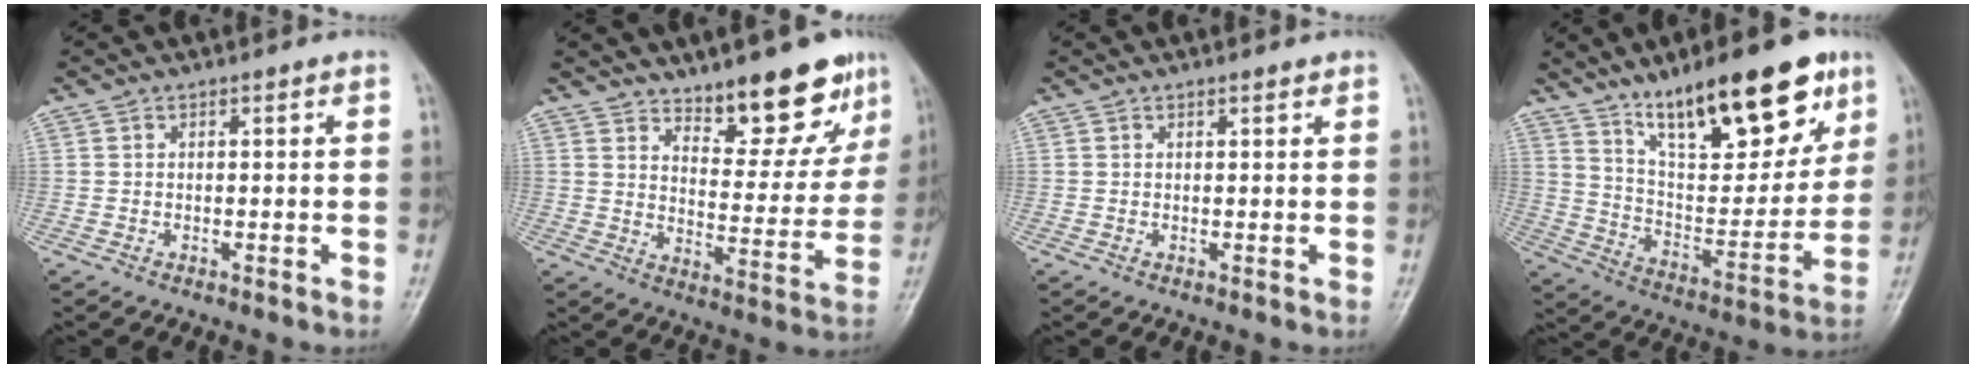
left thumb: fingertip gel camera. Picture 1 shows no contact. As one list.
[{"total": 11.4, "force": [8.7, 3.9, 6.3], "torque": [-0.042, -0.065, 0.130]}, {"total": 0.7, "force": [0.5, 0.2, 0.4], "torque": [-0.007, -0.003, 0.007]}, {"total": 23.1, "force": [14.3, 8.1, 16.2], "torque": [-0.204, -0.056, 0.238]}]